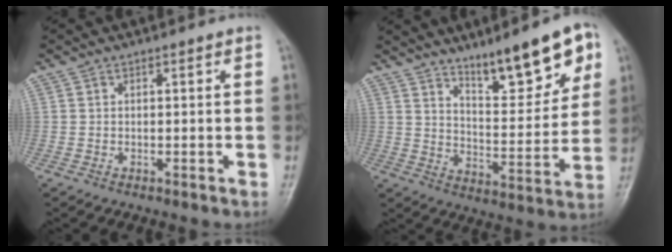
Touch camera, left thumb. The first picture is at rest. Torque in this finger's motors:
{"motor_torque": [0.48, 0.17, 0.30, -0.19, 0.20]}